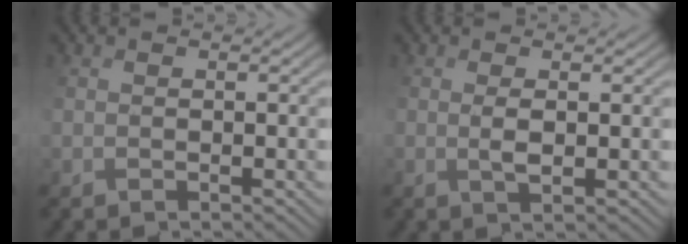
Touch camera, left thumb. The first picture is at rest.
{"total": 1.8, "force": [0.9, 0.0, 1.5], "torque": [-0.033, 0.005, 0.024]}